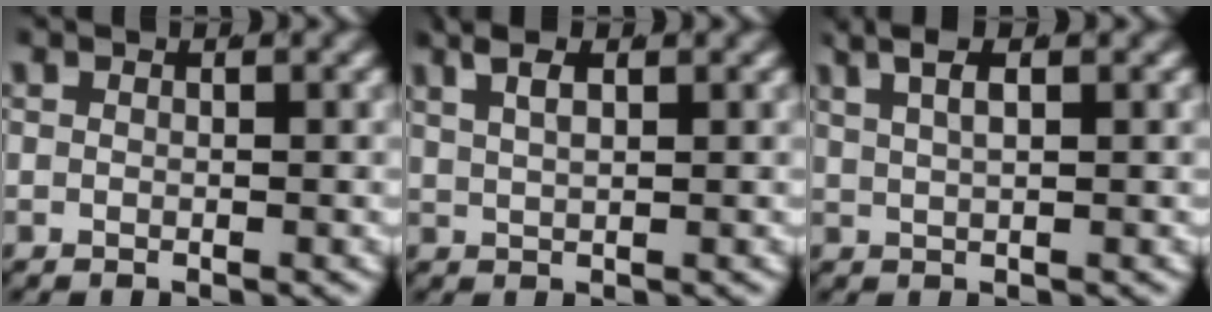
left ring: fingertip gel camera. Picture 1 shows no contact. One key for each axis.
{"total": 3.4, "fx": 2.1, "fy": 1.1, "fz": 2.4, "tx": -0.034, "ty": 0.009, "tz": 0.037}
{"total": 4.1, "fx": 2.6, "fy": 1.2, "fz": 2.9, "tx": -0.036, "ty": 0.015, "tz": 0.041}